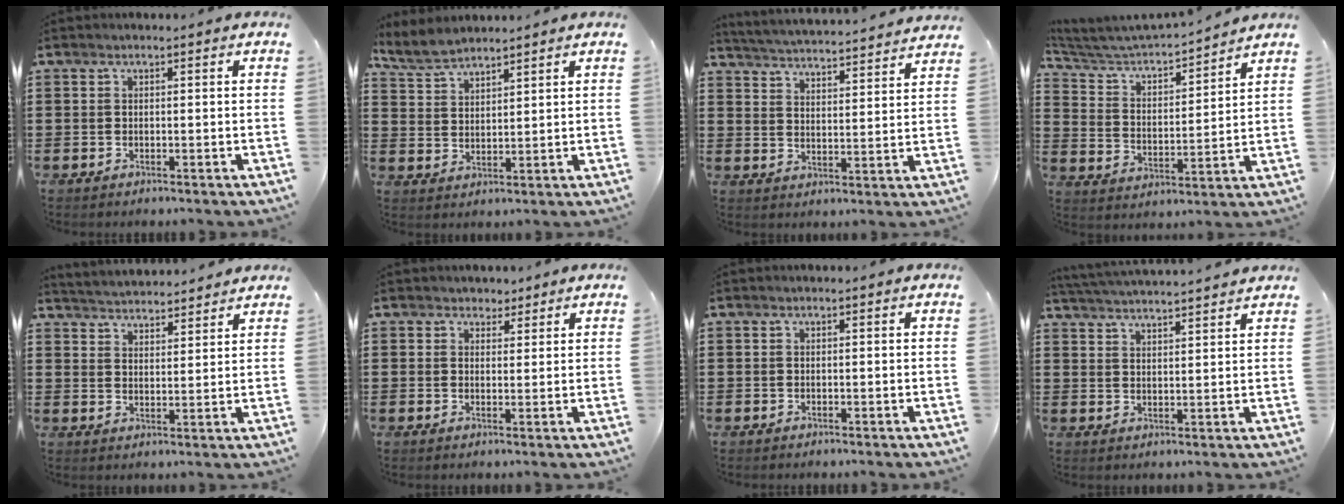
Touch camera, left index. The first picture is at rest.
{"total": 4.3, "force": [4.0, 1.0, 1.2], "torque": [-0.037, -0.004, 0.074]}
{"total": 3.8, "force": [3.8, -0.8, 0.0], "torque": [-0.023, -0.038, 0.060]}
{"total": 4.4, "force": [4.1, 0.9, 1.0], "torque": [-0.047, -0.033, 0.061]}
{"total": 3.7, "force": [3.7, 0.0, -0.3], "torque": [-0.010, -0.019, 0.066]}
{"total": 2.0, "force": [1.6, 1.2, 0.0], "torque": [0.001, 0.004, 0.028]}
{"total": 0.0}
{"total": 3.6, "force": [3.5, -0.6, 0.2], "torque": [-0.017, -0.020, 0.060]}